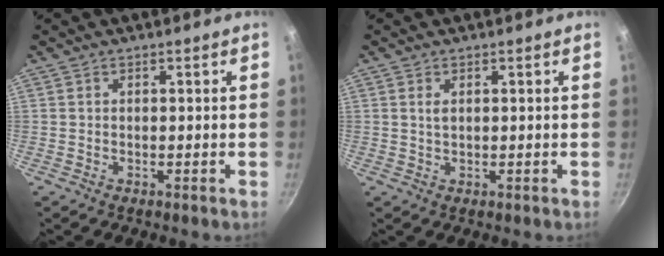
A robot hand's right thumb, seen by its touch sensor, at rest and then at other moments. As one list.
[{"total": 1.6, "force": [0.5, 0.9, 1.3], "torque": [-0.024, -0.001, 0.010]}]